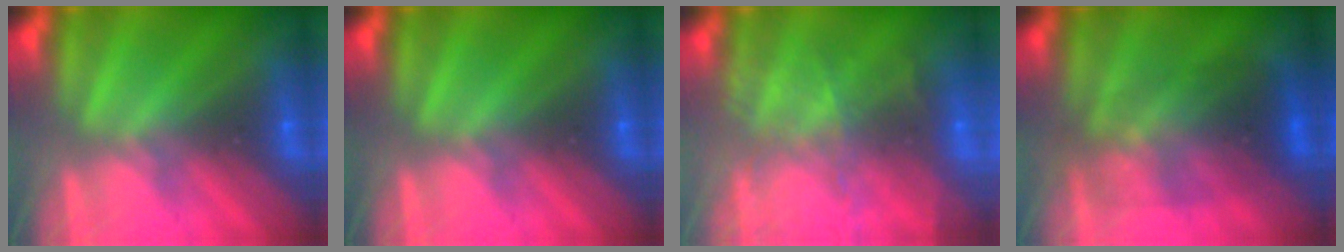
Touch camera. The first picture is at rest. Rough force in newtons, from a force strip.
{"total": 0.0}
{"total": 7.6}
{"total": 3.2}